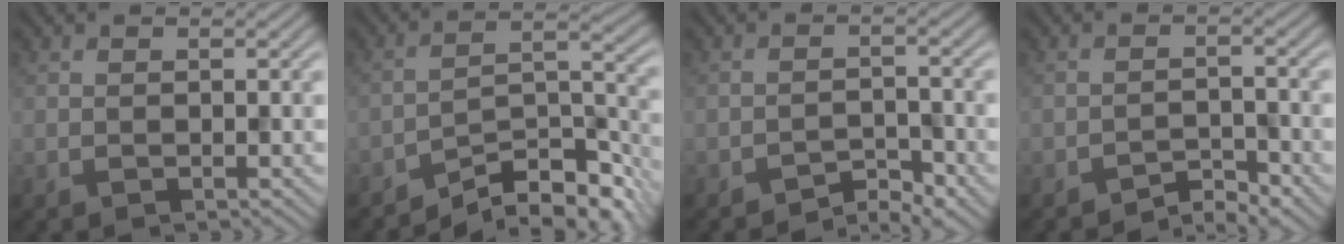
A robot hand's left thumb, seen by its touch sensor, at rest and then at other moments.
{"total": 10.3, "force": [-8.6, 2.2, 5.3], "torque": [-0.079, 0.004, -0.148]}
{"total": 2.9, "force": [-2.6, 0.6, 1.0], "torque": [-0.010, 0.006, -0.050]}
{"total": 2.6, "force": [-2.5, 0.4, 0.8], "torque": [-0.008, 0.006, -0.049]}